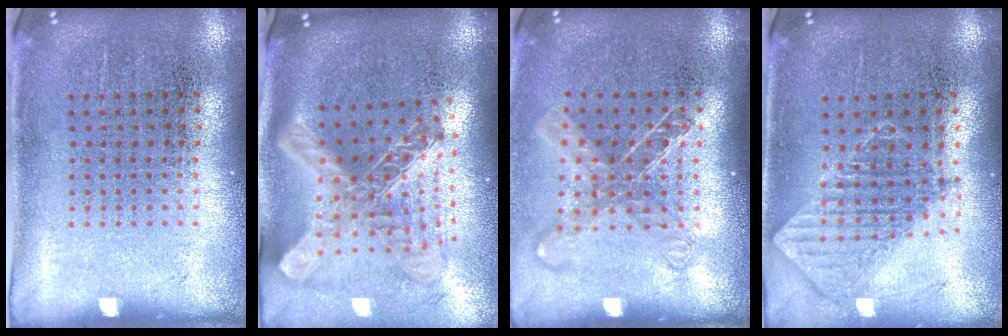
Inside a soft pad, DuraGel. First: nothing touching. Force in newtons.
{"total": 2.9, "press": 2.0, "slide": 2.0}
{"total": 1.4, "press": 1.2, "slide": 0.8}
{"total": 1.0, "press": 1.0, "slide": 0.2}